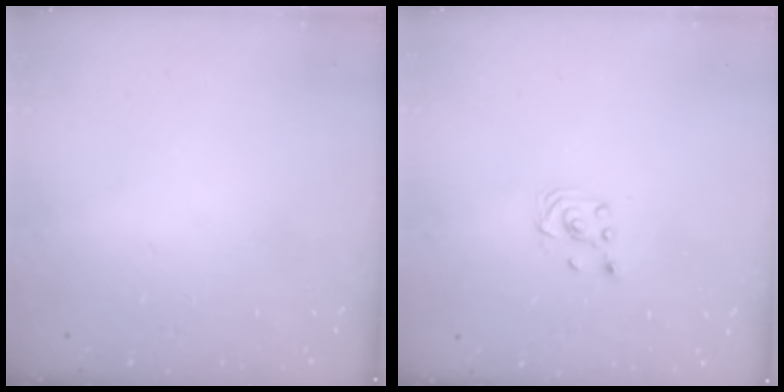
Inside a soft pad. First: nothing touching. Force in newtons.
{"total": 2.6, "press": 2.4, "slide": 1.0}